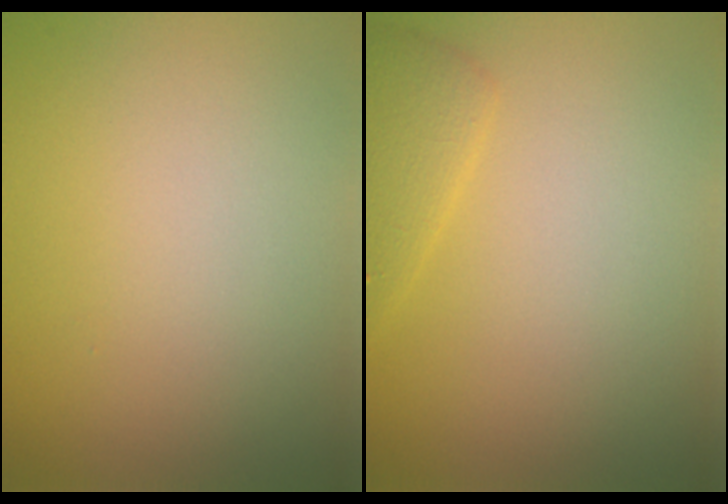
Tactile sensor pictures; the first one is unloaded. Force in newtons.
{"total": 2.2, "press": 2.2, "slide": 0.2}